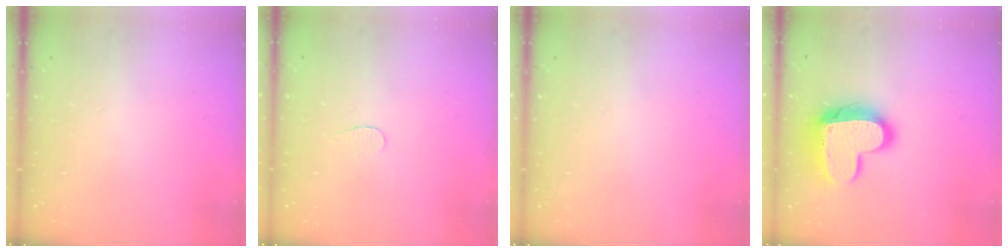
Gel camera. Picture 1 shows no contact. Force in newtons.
{"total": 2.8, "press": 2.8, "slide": 0.3}
{"total": 0.0}
{"total": 16.3, "press": 16.3, "slide": 1.0}